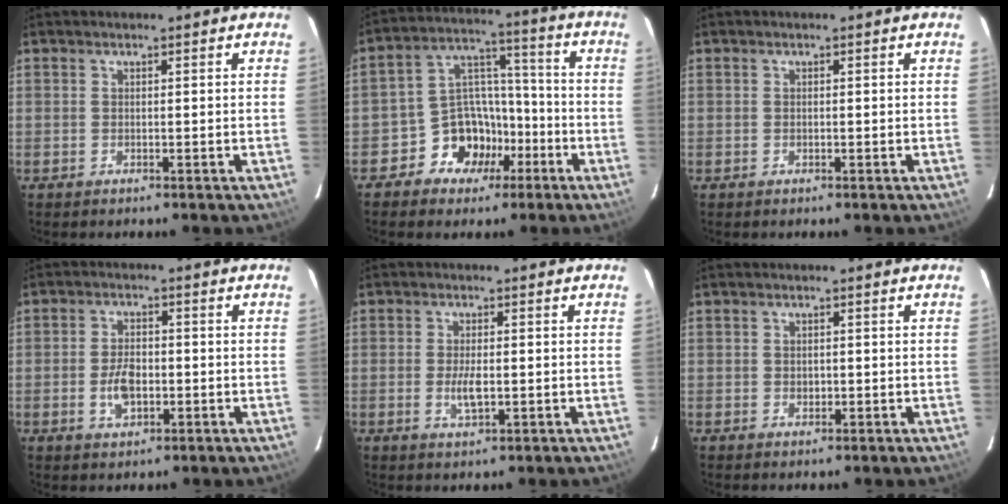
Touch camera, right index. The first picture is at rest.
{"total": 10.5, "force": [-5.6, 8.1, 3.5], "torque": [-0.066, 0.044, -0.085]}
{"total": 0.0}
{"total": 5.3, "force": [-1.2, 3.2, 4.0], "torque": [-0.076, 0.005, -0.016]}
{"total": 3.7, "force": [-0.6, 1.5, 3.4], "torque": [-0.063, -0.004, -0.008]}
{"total": 1.1, "force": [-0.1, 0.9, 0.6], "torque": [-0.007, 0.003, -0.001]}